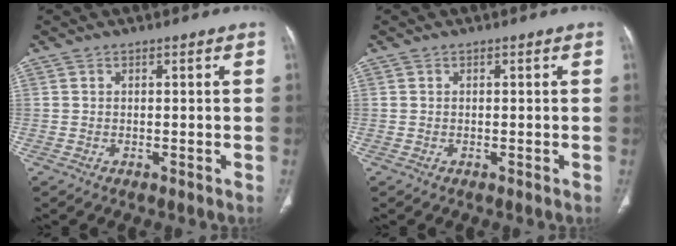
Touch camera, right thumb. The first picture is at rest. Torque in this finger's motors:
{"motor_torque": [0.09, 0.08, -0.08, 0.04, 0.01]}